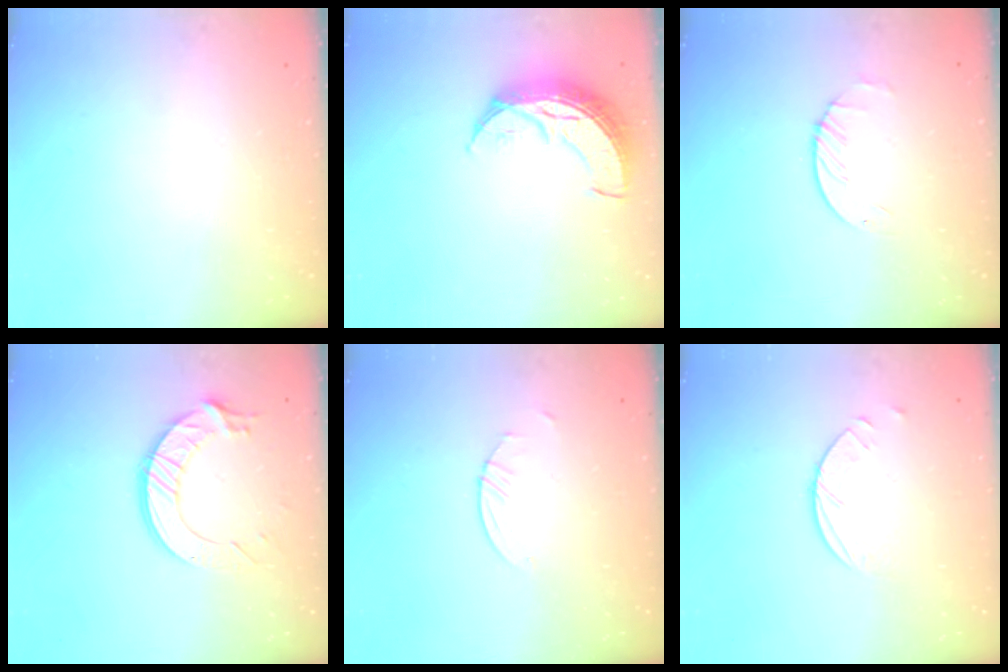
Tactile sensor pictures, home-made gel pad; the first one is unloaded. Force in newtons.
{"total": 9.8, "press": 9.8, "slide": 0.9}
{"total": 1.7, "press": 1.7, "slide": 0.2}
{"total": 11.8, "press": 11.8, "slide": 1.1}
{"total": 0.8, "press": 0.8, "slide": 0.2}
{"total": 2.5, "press": 2.4, "slide": 0.2}